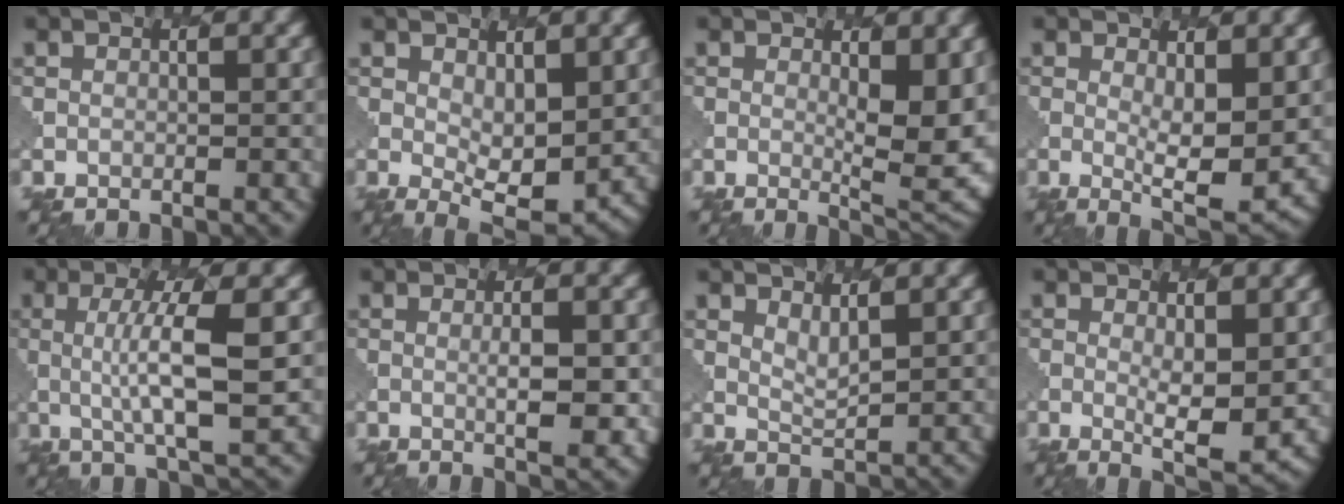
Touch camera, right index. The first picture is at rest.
{"total": 4.2, "force": [0.7, 2.0, 3.6], "torque": [-0.062, -0.009, 0.017]}
{"total": 6.5, "force": [0.8, 2.0, 6.1], "torque": [-0.091, -0.015, 0.019]}
{"total": 5.1, "force": [0.7, 1.5, 4.8], "torque": [-0.078, -0.018, 0.017]}
{"total": 5.8, "force": [0.6, 1.1, 5.6], "torque": [-0.106, -0.003, 0.013]}
{"total": 3.3, "force": [0.4, 0.8, 3.2], "torque": [-0.049, -0.006, 0.012]}
{"total": 1.8, "force": [1.6, 0.3, 0.9], "torque": [-0.023, -0.010, 0.032]}
{"total": 4.1, "force": [0.5, 1.1, 4.0], "torque": [-0.067, -0.014, 0.012]}